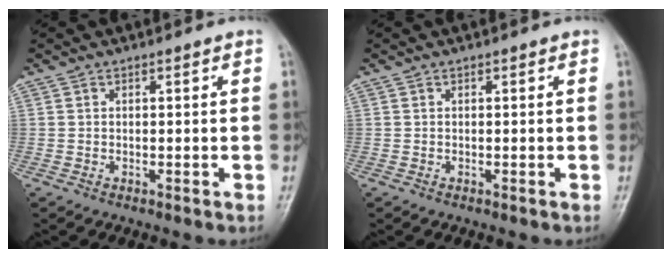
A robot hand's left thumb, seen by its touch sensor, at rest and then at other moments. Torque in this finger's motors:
{"motor_torque": [0.00, 0.00, -0.08, 0.02, 0.00]}